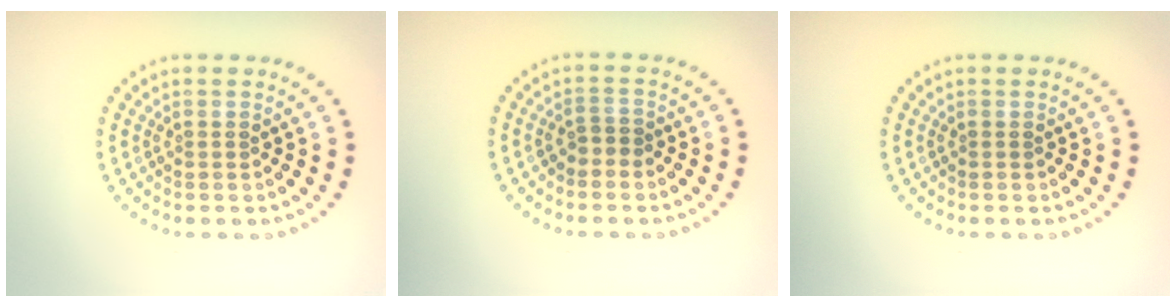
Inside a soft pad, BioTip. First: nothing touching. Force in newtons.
{"total": 1.2, "press": 1.1, "slide": 0.6}
{"total": 0.0}